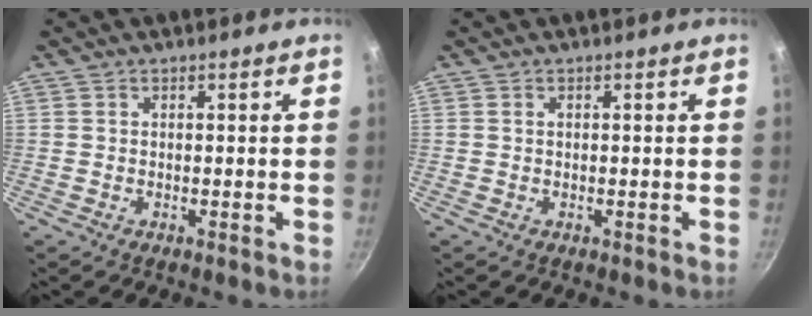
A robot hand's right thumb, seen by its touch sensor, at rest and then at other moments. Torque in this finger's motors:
{"motor_torque": [-0.34, 0.58, 0.32, 0.17, 0.02]}